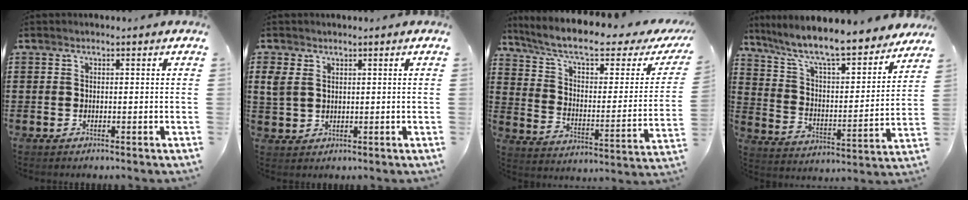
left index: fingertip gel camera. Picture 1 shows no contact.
{"total": 2.6, "force": [1.2, 1.8, 1.3], "torque": [-0.041, 0.006, 0.020]}
{"total": 8.7, "force": [6.2, 1.6, 5.9], "torque": [-0.129, -0.036, 0.100]}
{"total": 8.8, "force": [7.8, 0.6, 4.2], "torque": [-0.114, -0.057, 0.128]}